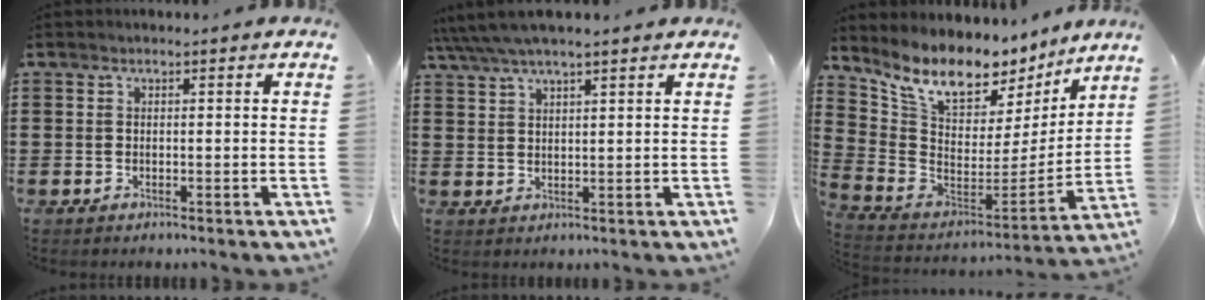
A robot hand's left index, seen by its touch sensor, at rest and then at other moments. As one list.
[{"total": 3.7, "force": [3.1, 0.4, 1.9], "torque": [-0.046, -0.002, 0.056]}, {"total": 10.6, "force": [8.8, 4.0, 4.3], "torque": [-0.127, -0.064, 0.156]}]